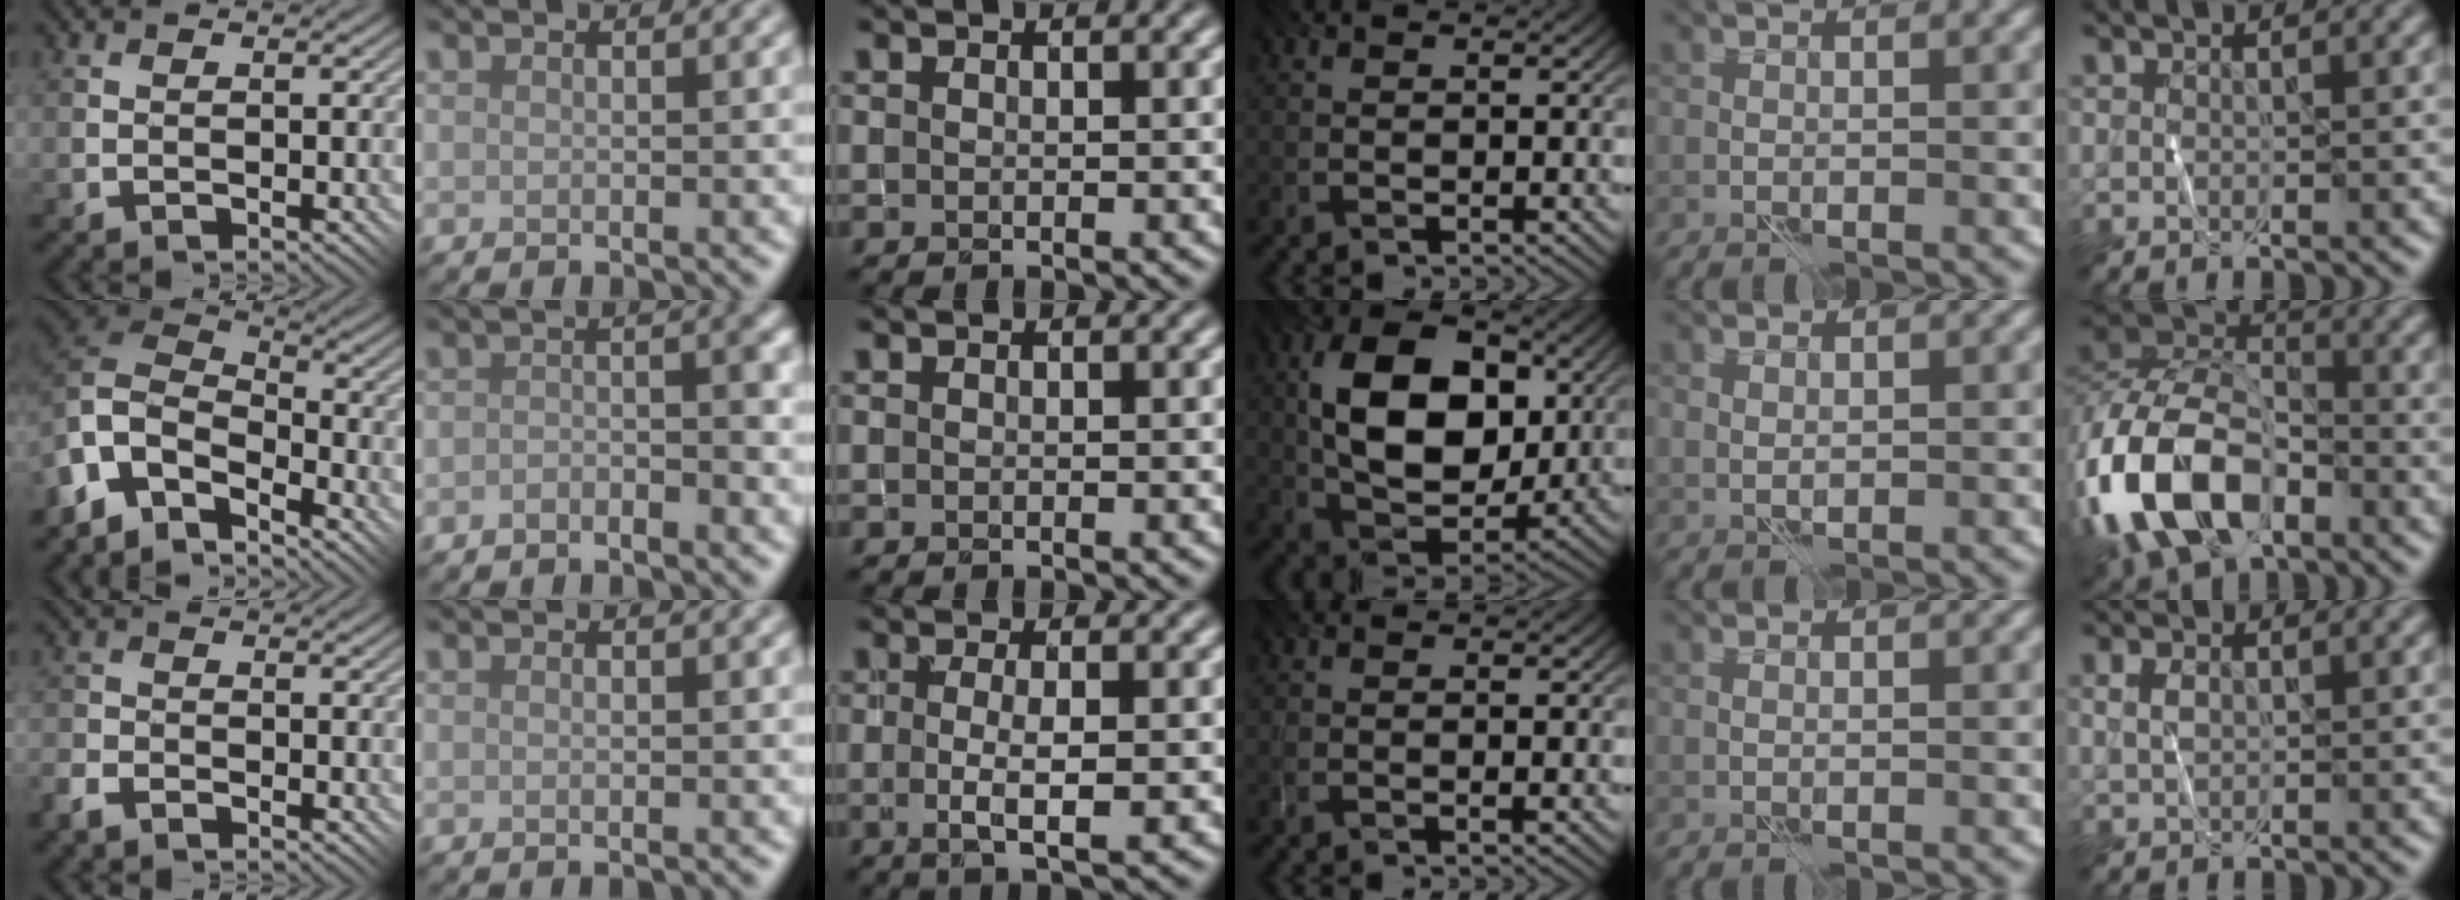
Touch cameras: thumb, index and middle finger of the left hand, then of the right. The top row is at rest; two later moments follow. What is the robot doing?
{"motion": "fold", "object": "shorts"}